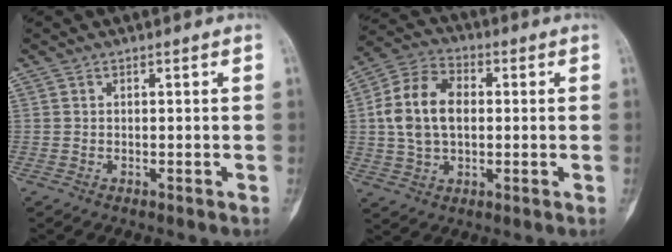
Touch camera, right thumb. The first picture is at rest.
{"total": 12.6, "force": [0.9, 8.3, 9.4], "torque": [-0.172, 0.021, 0.014]}